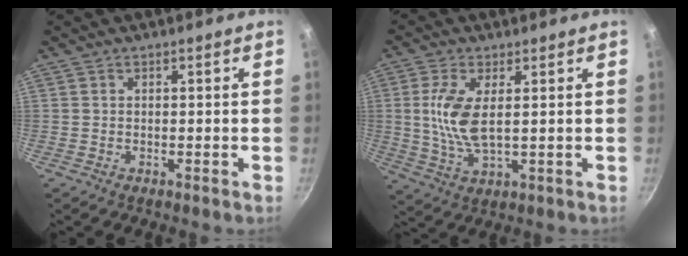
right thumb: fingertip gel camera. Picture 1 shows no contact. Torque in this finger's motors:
{"motor_torque": [-0.26, 0.50, 0.73, 0.56, 0.03]}